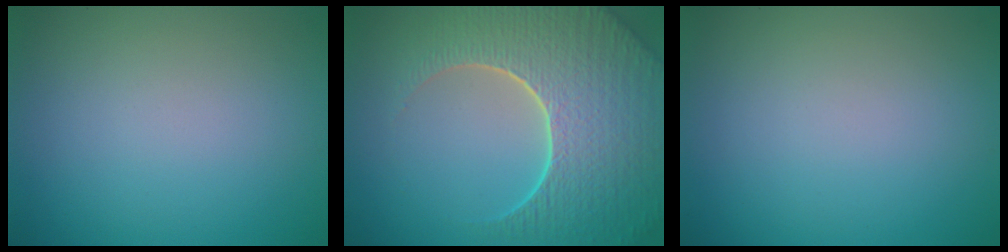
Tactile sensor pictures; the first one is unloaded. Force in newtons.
{"total": 9.2, "press": 6.6, "slide": 6.4}
{"total": 0.0}